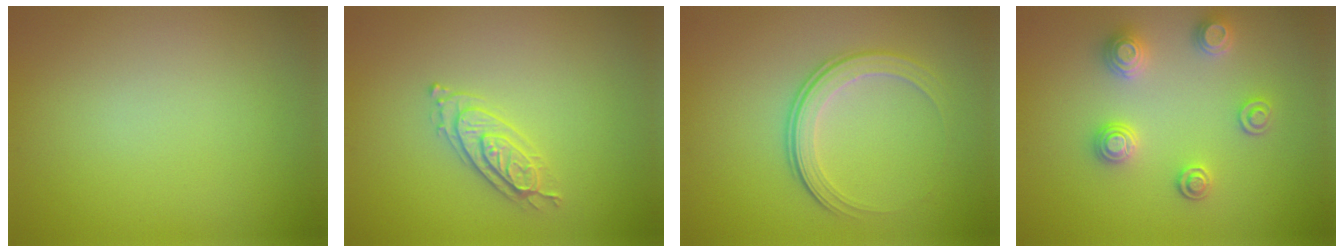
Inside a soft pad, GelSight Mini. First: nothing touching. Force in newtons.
{"total": 2.2, "press": 2.2, "slide": 0.4}
{"total": 3.5, "press": 2.6, "slide": 2.3}
{"total": 2.9, "press": 2.8, "slide": 0.6}